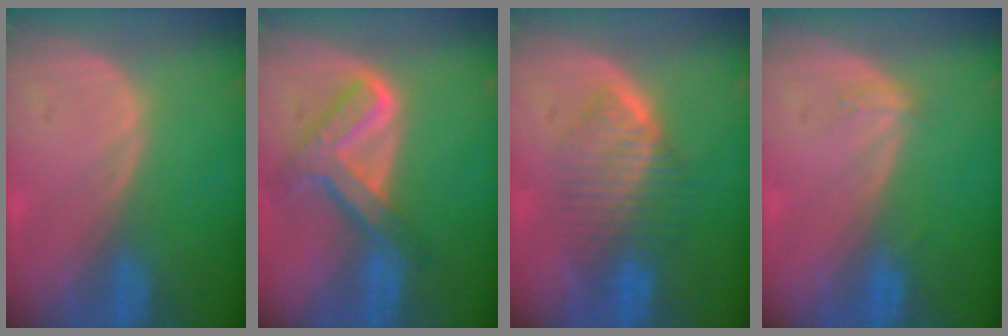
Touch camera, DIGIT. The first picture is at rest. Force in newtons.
{"total": 8.0, "press": 6.7, "slide": 4.3}
{"total": 6.4, "press": 6.4, "slide": 0.9}
{"total": 1.1, "press": 1.1, "slide": 0.1}